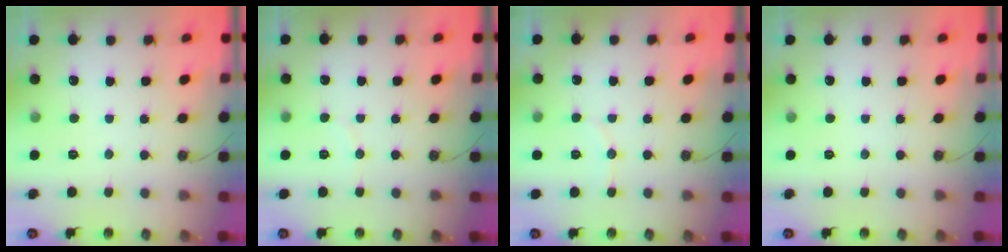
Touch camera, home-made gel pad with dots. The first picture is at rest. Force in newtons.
{"total": 2.0, "press": 2.0, "slide": 0.2}
{"total": 5.5, "press": 5.4, "slide": 1.0}
{"total": 0.0}